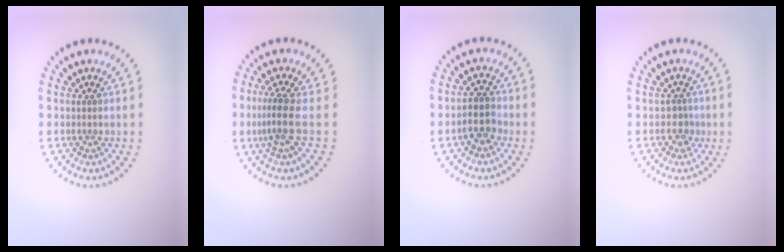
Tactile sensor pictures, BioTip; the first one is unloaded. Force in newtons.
{"total": 2.8, "press": 2.2, "slide": 1.9}
{"total": 2.7, "press": 2.6, "slide": 0.9}
{"total": 1.6, "press": 1.2, "slide": 1.0}